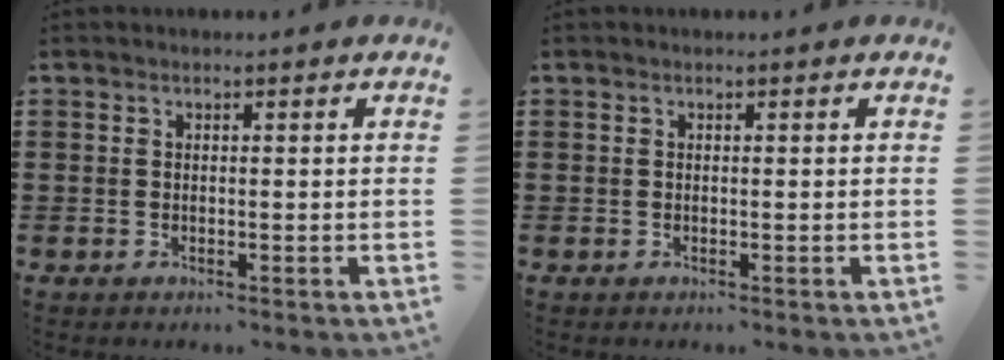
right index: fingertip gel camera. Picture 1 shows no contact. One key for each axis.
{"total": 0.0}